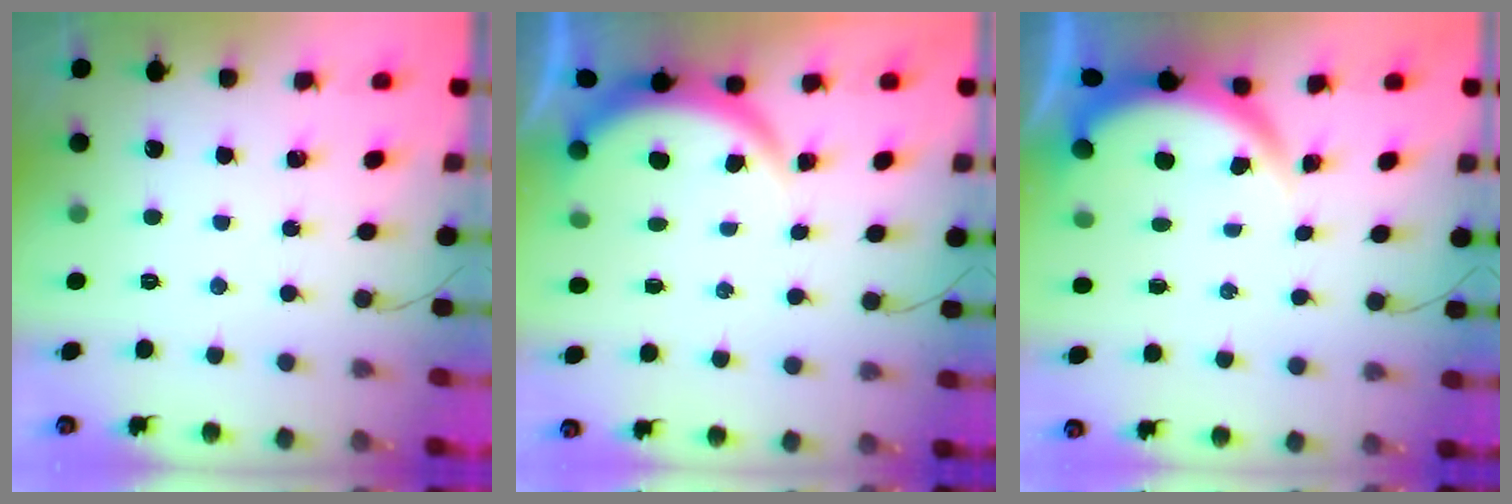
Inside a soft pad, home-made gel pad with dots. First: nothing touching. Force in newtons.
{"total": 3.9, "press": 3.9, "slide": 0.2}
{"total": 4.0, "press": 4.0, "slide": 0.1}